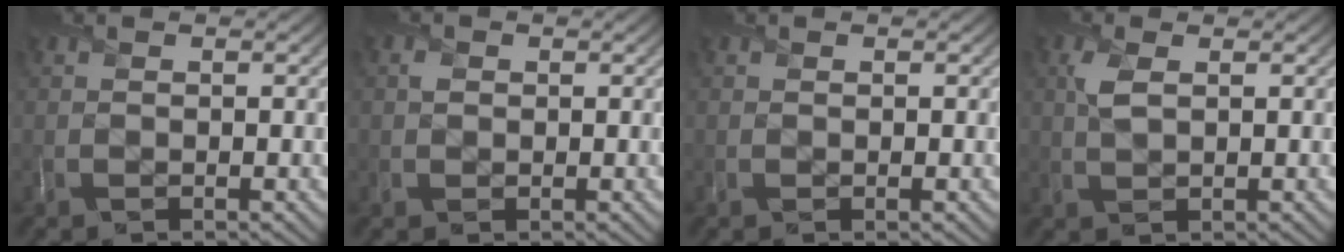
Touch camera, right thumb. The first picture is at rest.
{"total": 0.8, "force": [0.1, 0.8, 0.3], "torque": [-0.007, 0.001, -0.001]}
{"total": 0.0}
{"total": 2.4, "force": [0.8, 1.0, 2.1], "torque": [-0.057, 0.005, 0.016]}